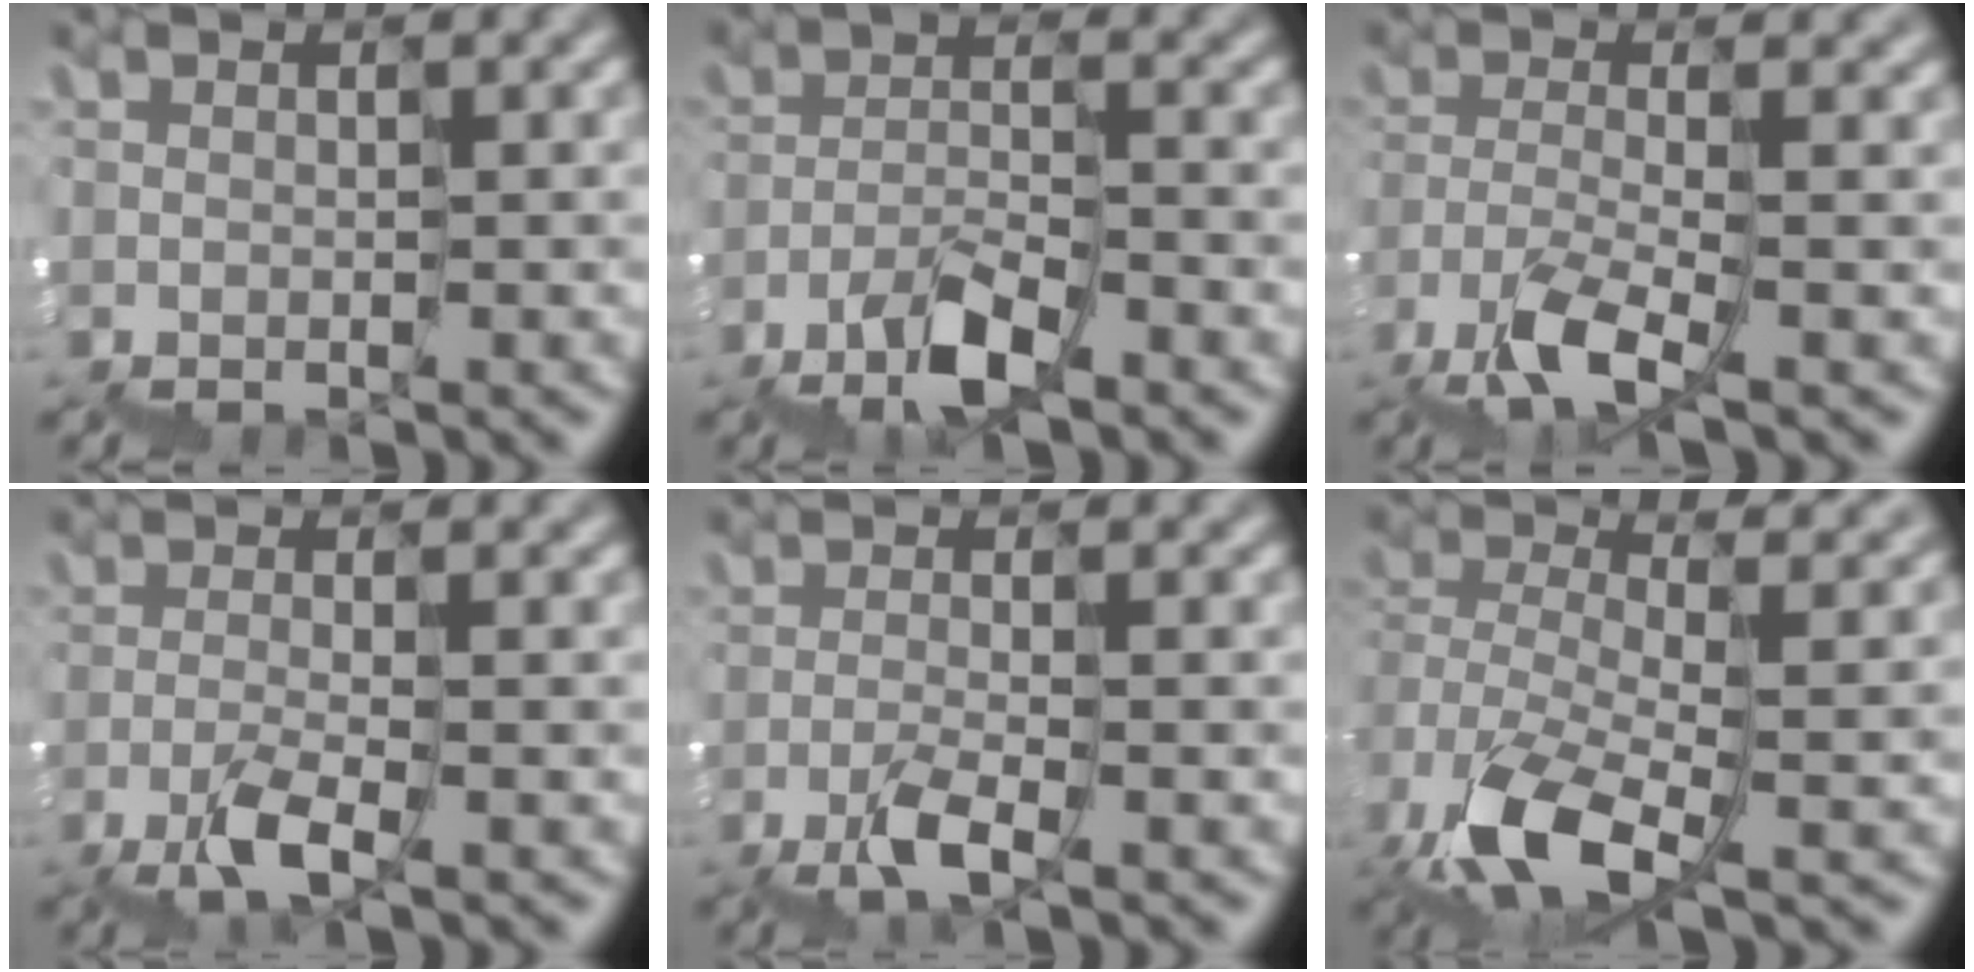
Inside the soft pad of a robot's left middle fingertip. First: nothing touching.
{"total": 4.0, "force": [-2.9, 0.9, 2.5], "torque": [-0.051, 0.007, -0.055]}
{"total": 4.0, "force": [-2.0, 0.8, 3.4], "torque": [-0.081, 0.000, -0.040]}
{"total": 1.8, "force": [-0.9, -0.5, 1.5], "torque": [-0.043, -0.001, -0.017]}
{"total": 1.5, "force": [-0.6, -0.6, 1.2], "torque": [-0.036, -0.001, -0.012]}
{"total": 8.9, "force": [0.1, 4.7, 7.5], "torque": [-0.181, -0.009, 0.015]}